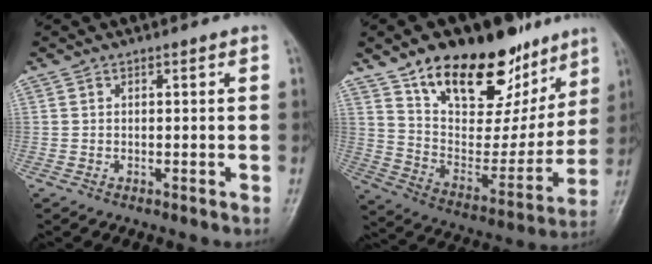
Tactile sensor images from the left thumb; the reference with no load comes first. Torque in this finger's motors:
{"motor_torque": [0.61, 0.91, 1.44, -1.33, 0.18]}